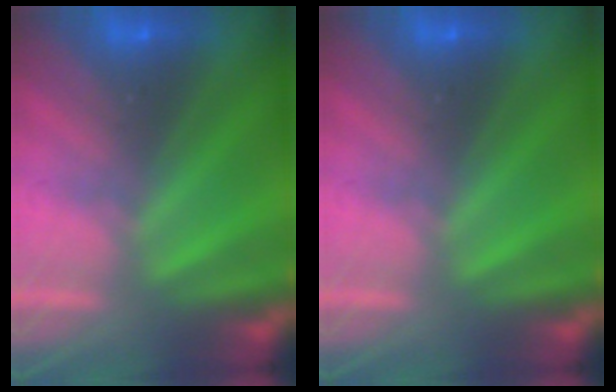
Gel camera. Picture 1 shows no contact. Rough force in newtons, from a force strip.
{"total": 0.0}